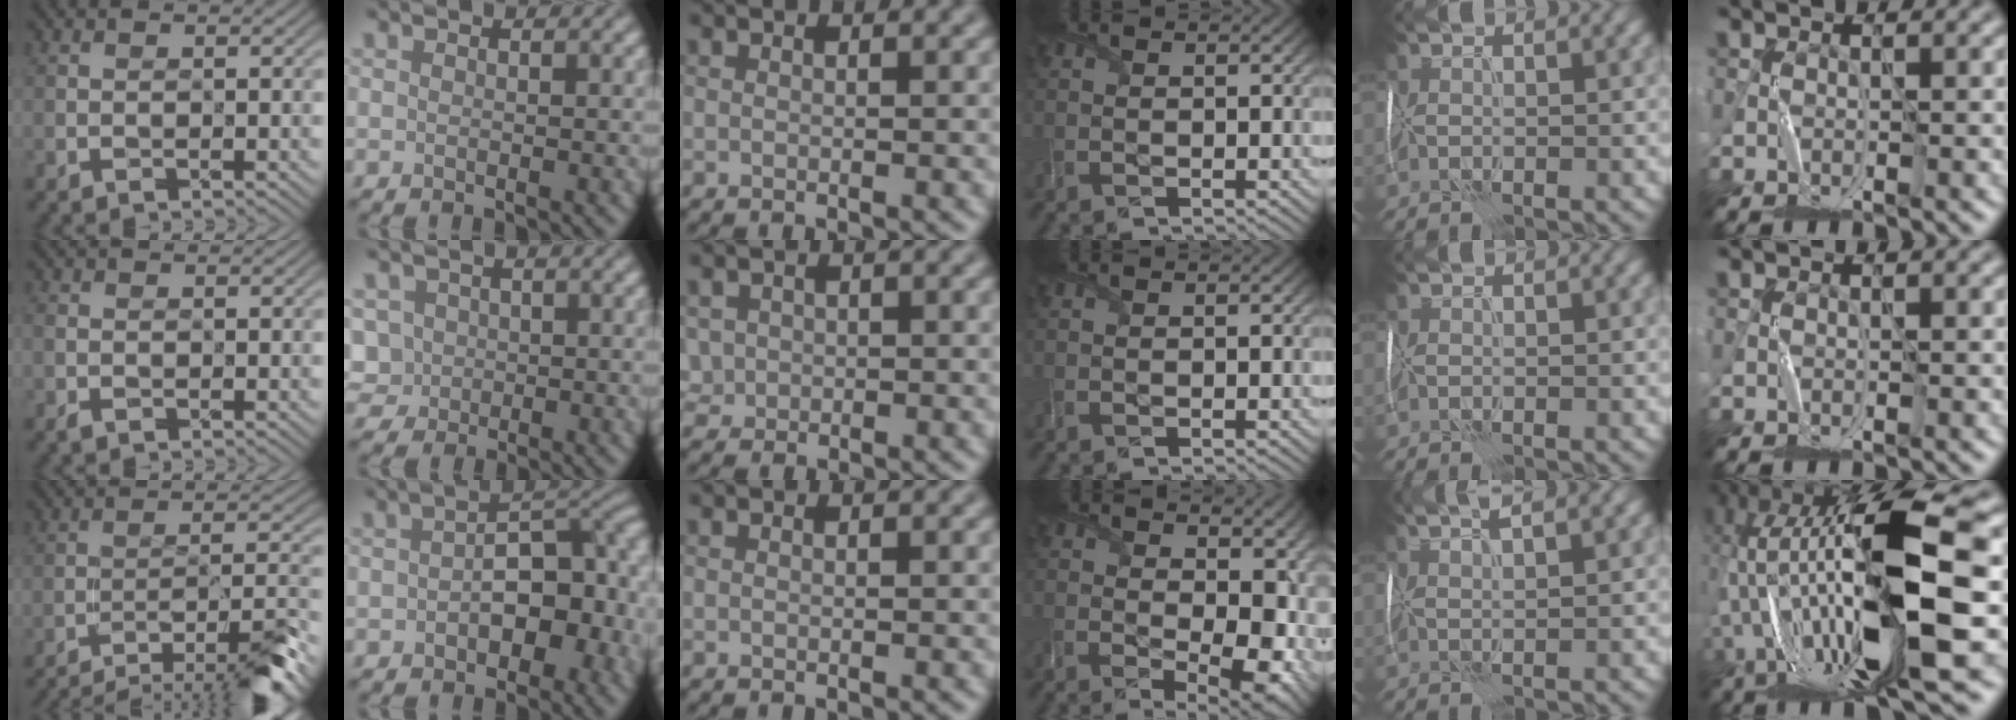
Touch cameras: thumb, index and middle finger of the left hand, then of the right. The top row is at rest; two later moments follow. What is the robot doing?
{"motion": "wrap", "object": "thread"}